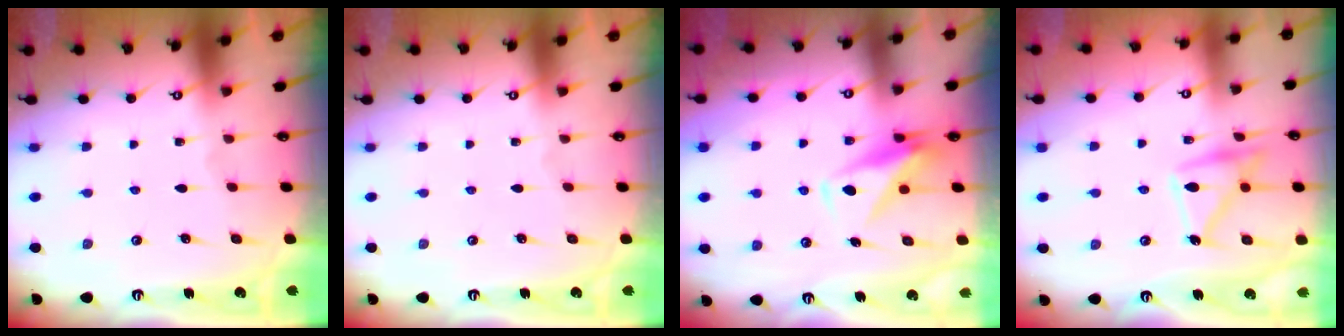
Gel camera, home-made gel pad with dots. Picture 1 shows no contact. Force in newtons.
{"total": 0.0}
{"total": 8.1, "press": 8.1, "slide": 0.4}
{"total": 15.5, "press": 15.4, "slide": 1.1}